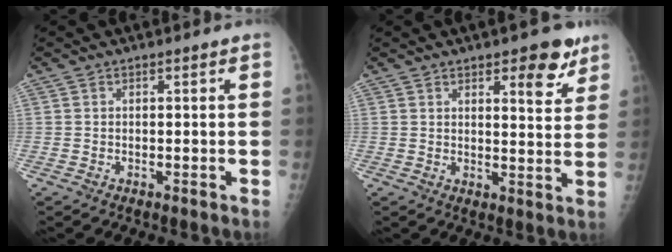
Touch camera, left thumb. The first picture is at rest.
{"total": 7.8, "force": [4.7, 2.9, 5.5], "torque": [-0.047, -0.027, 0.060]}